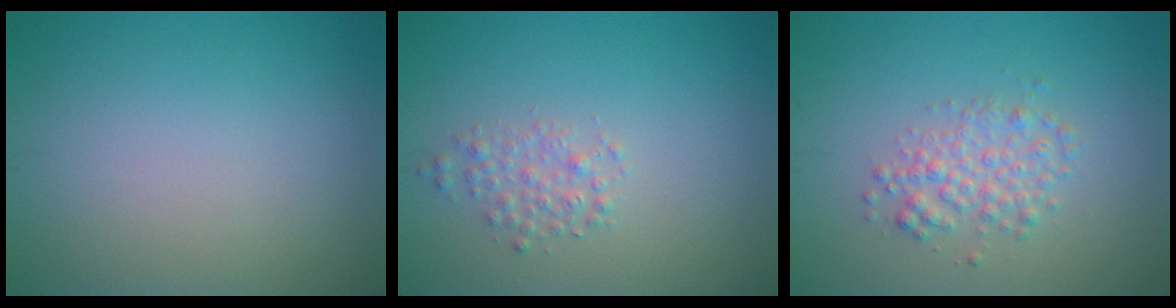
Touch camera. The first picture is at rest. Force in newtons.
{"total": 1.6, "press": 1.6, "slide": 0.0}
{"total": 2.6, "press": 2.6, "slide": 0.0}